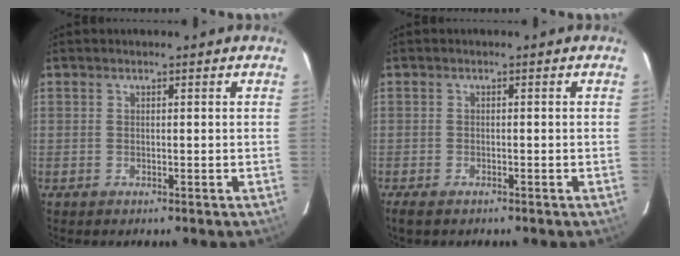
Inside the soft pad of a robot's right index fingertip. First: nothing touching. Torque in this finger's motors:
{"motor_torque": [0.10, -0.02, 0.10, 0.02]}